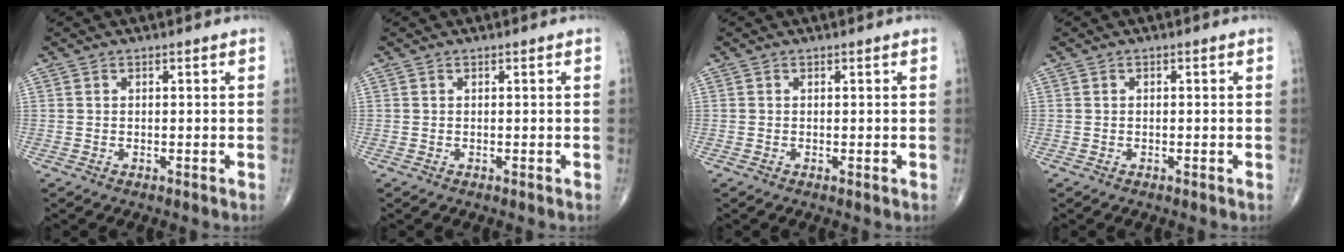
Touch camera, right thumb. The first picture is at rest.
{"total": 0.0}
{"total": 0.0}
{"total": 0.0}